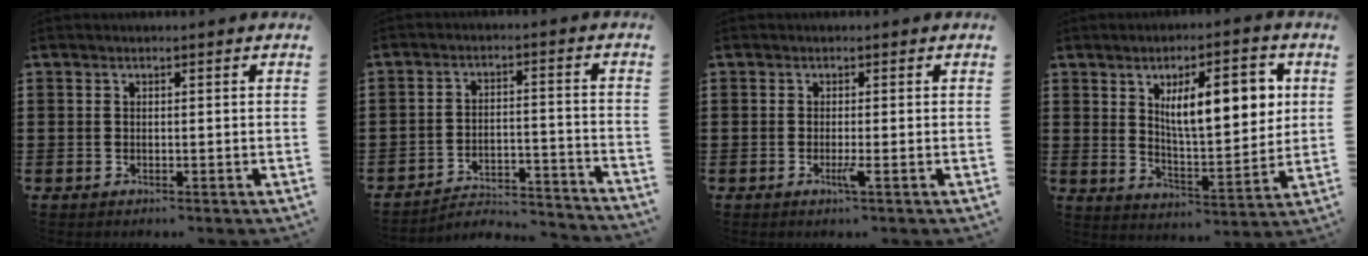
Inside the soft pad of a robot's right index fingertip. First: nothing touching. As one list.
[{"total": 3.7, "force": [-3.5, 0.6, 1.0], "torque": [-0.023, 0.002, -0.075]}, {"total": 2.0, "force": [-1.0, -0.1, 1.8], "torque": [-0.036, -0.008, -0.019]}, {"total": 11.0, "force": [3.4, 3.9, 9.7], "torque": [-0.156, 0.000, 0.052]}]